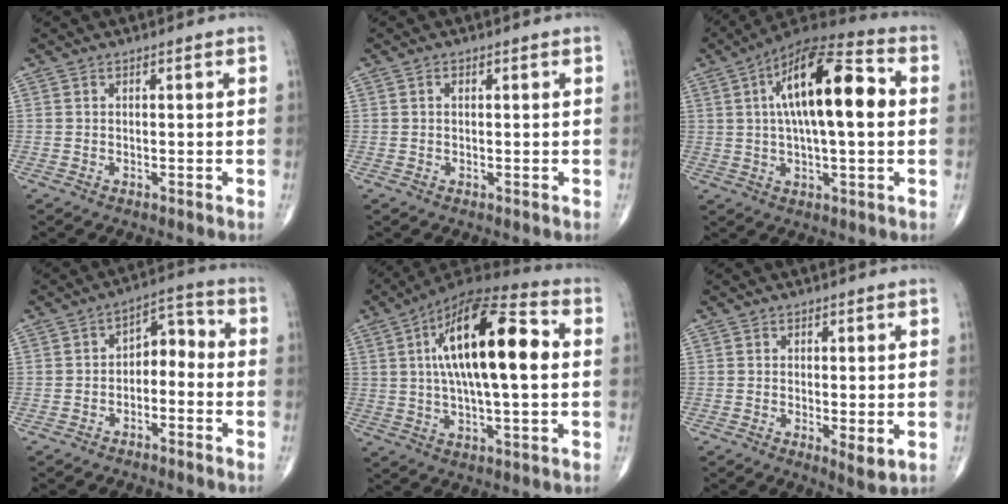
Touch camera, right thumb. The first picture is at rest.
{"total": 0.8, "force": [0.3, 0.5, 0.5], "torque": [-0.010, 0.001, 0.004]}
{"total": 19.5, "force": [3.3, 7.0, 17.8], "torque": [-0.287, 0.025, 0.044]}
{"total": 6.2, "force": [-2.0, 4.0, 4.3], "torque": [-0.040, 0.046, -0.042]}
{"total": 21.5, "force": [3.6, 7.6, 19.7], "torque": [-0.331, 0.021, 0.050]}
{"total": 3.2, "force": [-0.4, 1.0, 3.0], "torque": [-0.048, -0.014, -0.008]}